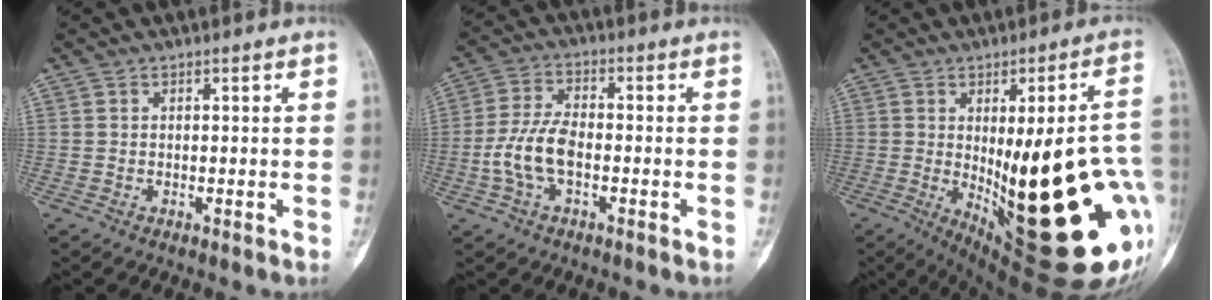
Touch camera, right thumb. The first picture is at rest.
{"total": 8.3, "force": [-2.0, 4.2, 6.9], "torque": [-0.152, 0.023, -0.040]}
{"total": 33.0, "force": [-4.8, 10.2, 31.0], "torque": [-0.339, -0.013, -0.042]}